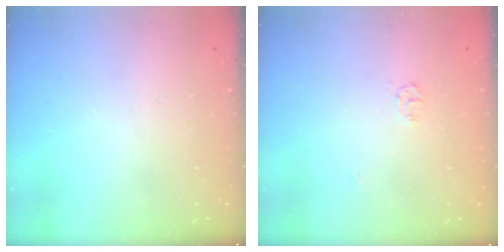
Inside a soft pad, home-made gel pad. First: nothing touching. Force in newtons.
{"total": 4.5, "press": 4.4, "slide": 0.4}